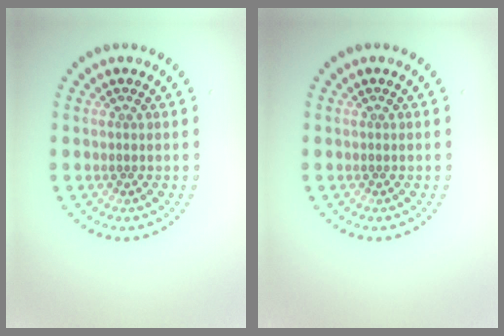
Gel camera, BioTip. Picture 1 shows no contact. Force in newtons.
{"total": 0.0}